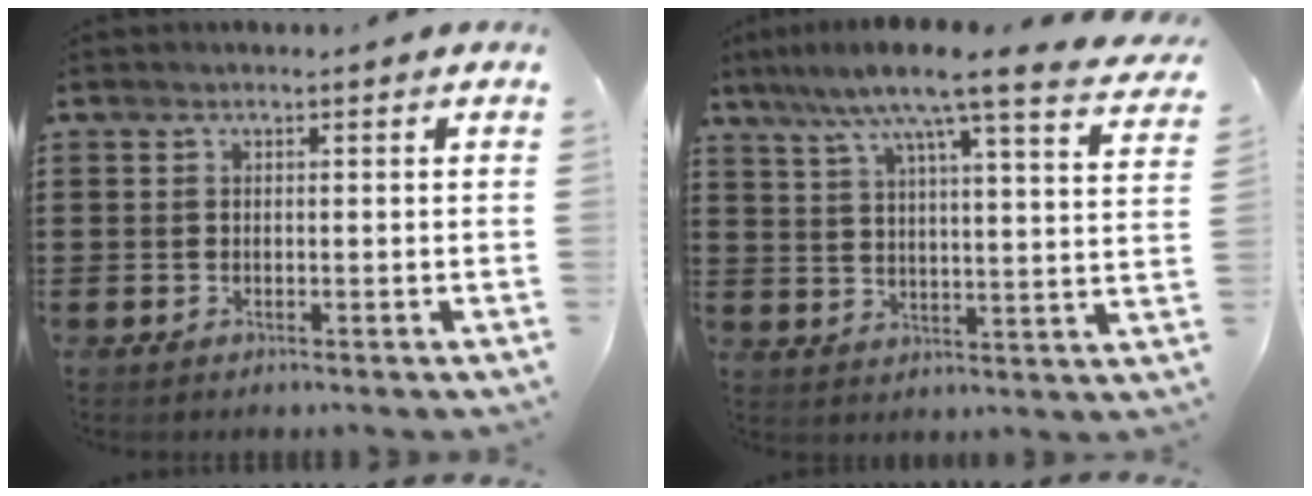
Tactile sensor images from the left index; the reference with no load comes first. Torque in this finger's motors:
{"motor_torque": [2.14, 0.00, 0.63, 0.21]}